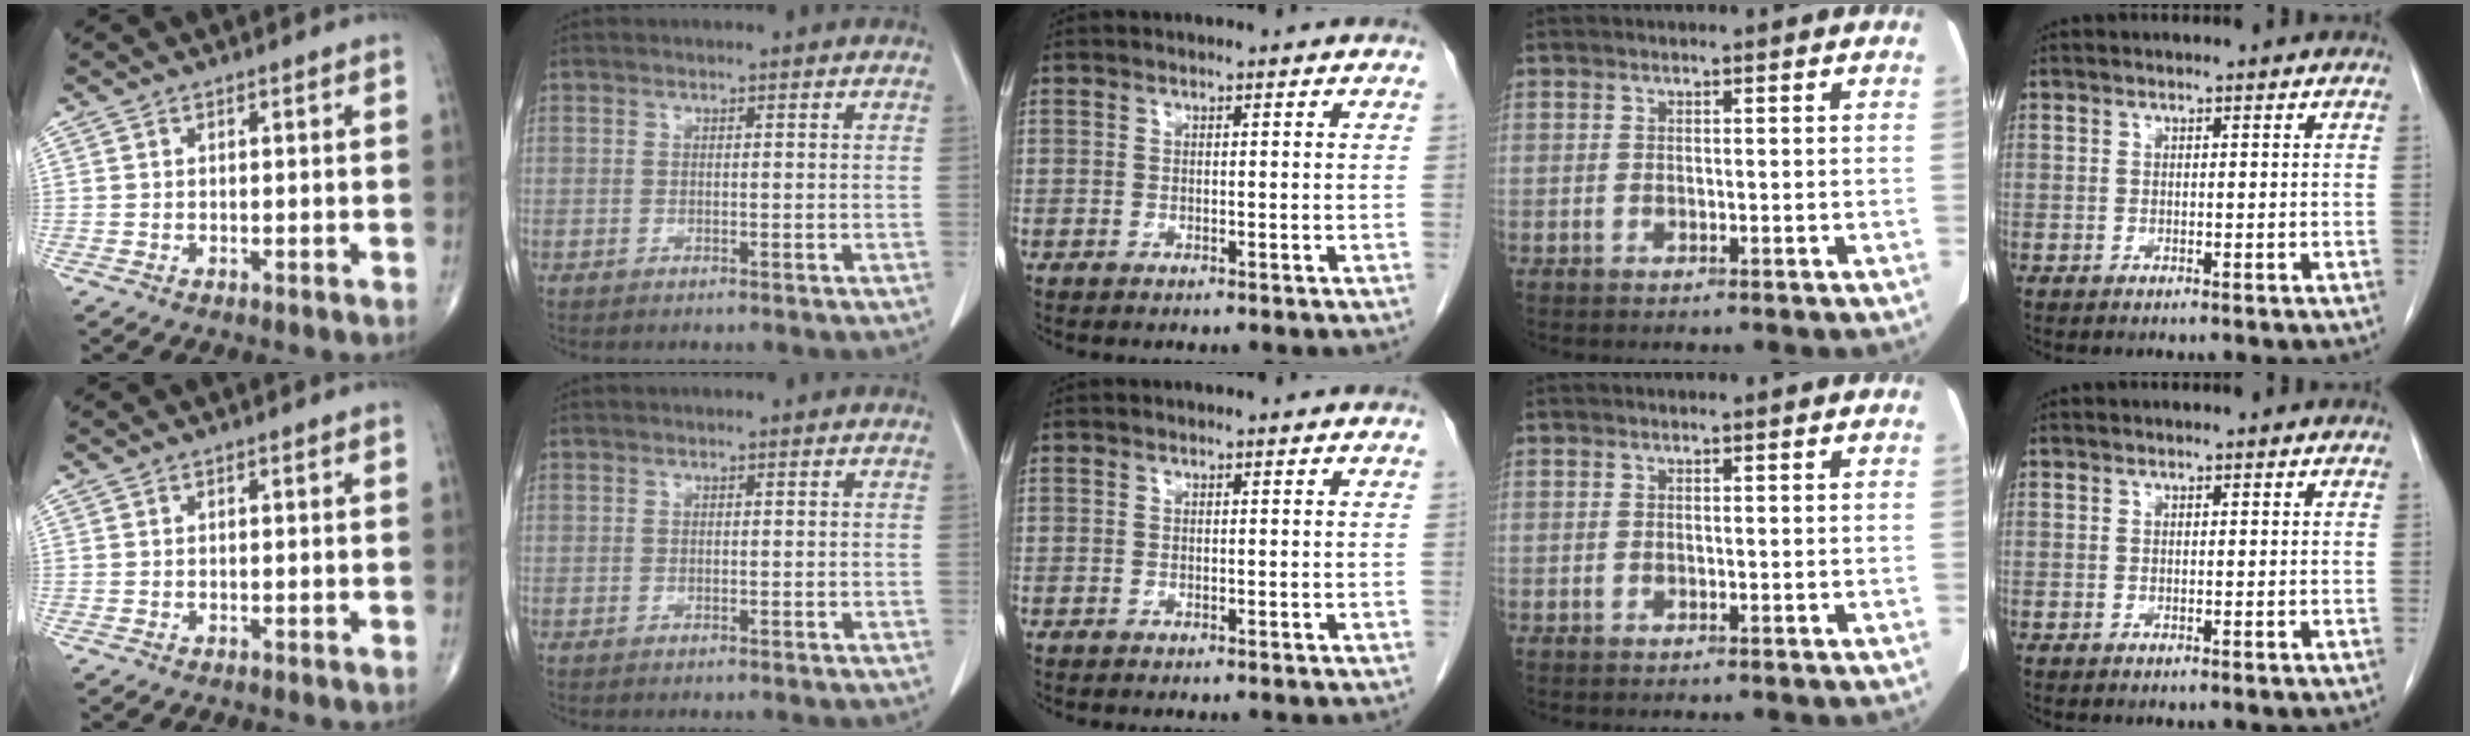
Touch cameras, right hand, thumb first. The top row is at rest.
{}